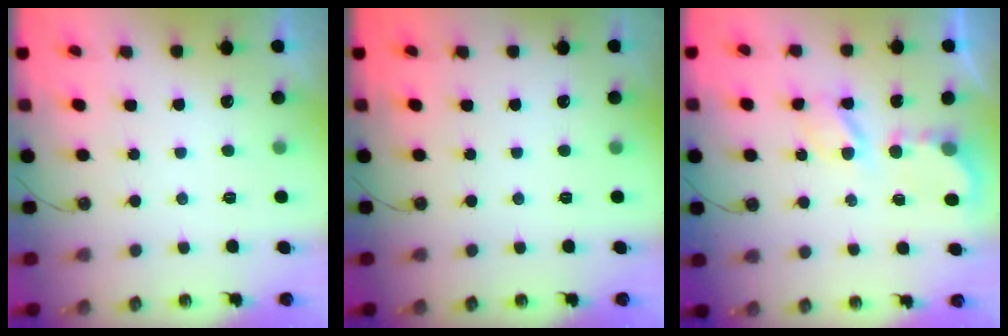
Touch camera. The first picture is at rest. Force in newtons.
{"total": 0.0}
{"total": 5.7, "press": 5.7, "slide": 0.3}